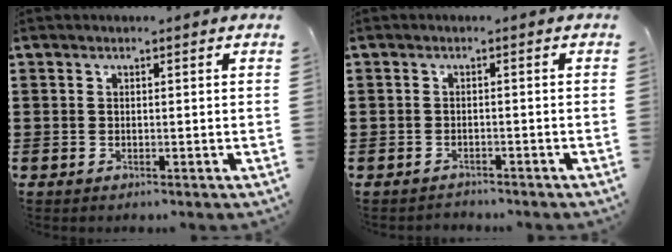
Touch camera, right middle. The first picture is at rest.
{"total": 1.2, "force": [-1.1, 0.3, -0.2], "torque": [0.002, 0.004, -0.027]}